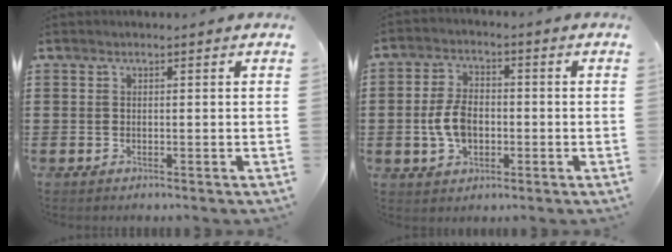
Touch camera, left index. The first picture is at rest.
{"total": 6.5, "force": [-0.9, 4.0, 5.1], "torque": [-0.120, 0.002, -0.023]}